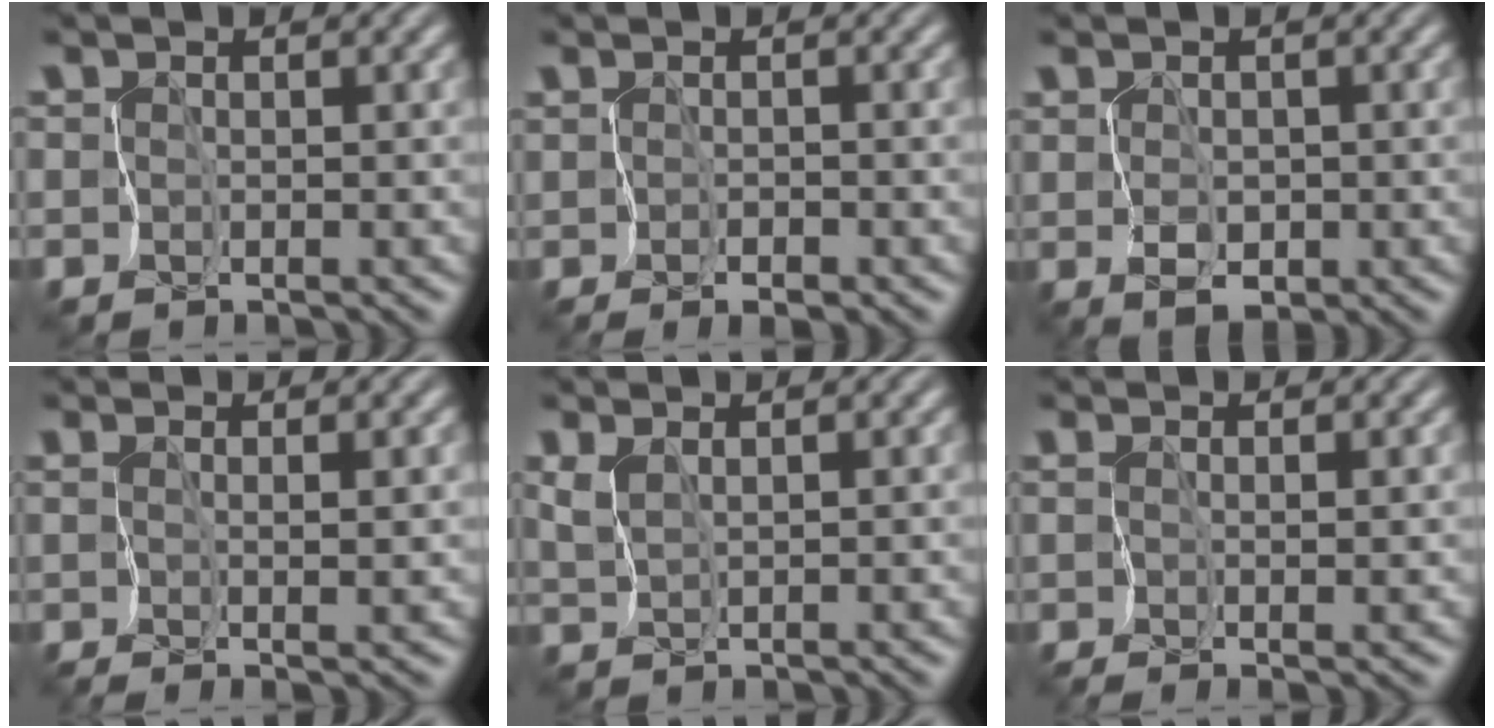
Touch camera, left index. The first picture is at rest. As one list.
[{"total": 0.7, "force": [-0.3, -0.5, 0.2], "torque": [-0.014, -0.002, -0.007]}, {"total": 1.5, "force": [-0.2, 0.6, 1.4], "torque": [-0.031, -0.005, -0.003]}, {"total": 1.3, "force": [0.2, -0.9, 0.9], "torque": [-0.025, -0.005, 0.005]}, {"total": 1.1, "force": [0.9, -0.7, 0.2], "torque": [-0.024, -0.002, 0.021]}, {"total": 1.2, "force": [0.1, -1.1, 0.4], "torque": [-0.017, -0.003, 0.003]}]